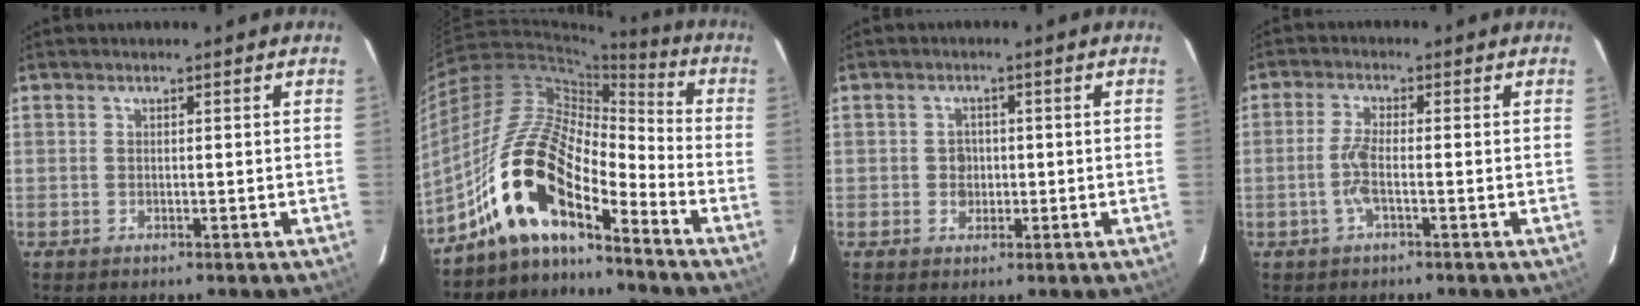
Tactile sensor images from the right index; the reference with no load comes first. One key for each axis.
{"total": 12.9, "fx": -8.4, "fy": 3.7, "fz": 9.1, "tx": -0.187, "ty": 0.038, "tz": -0.155}
{"total": 2.4, "fx": -0.2, "fy": 2.1, "fz": 1.1, "tx": -0.013, "ty": 0.004, "tz": -0.001}
{"total": 3.4, "fx": -1.0, "fy": 0.3, "fz": 3.2, "tx": -0.072, "ty": 0.000, "tz": -0.024}